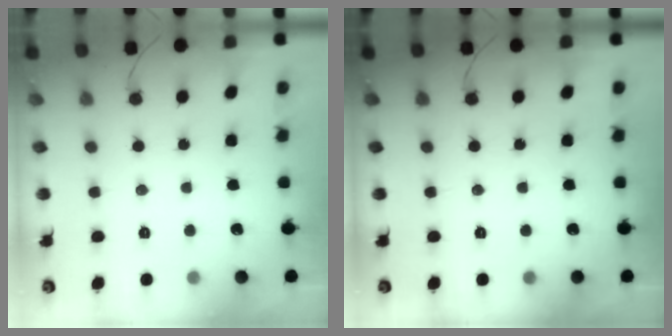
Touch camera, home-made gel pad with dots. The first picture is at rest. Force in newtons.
{"total": 0.0}